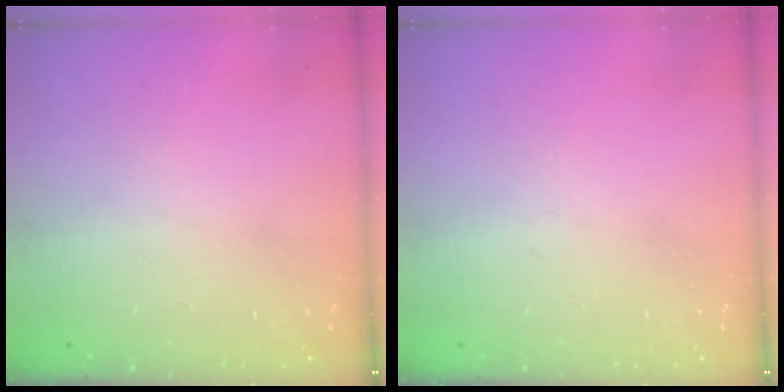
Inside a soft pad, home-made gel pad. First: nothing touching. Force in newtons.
{"total": 0.0}